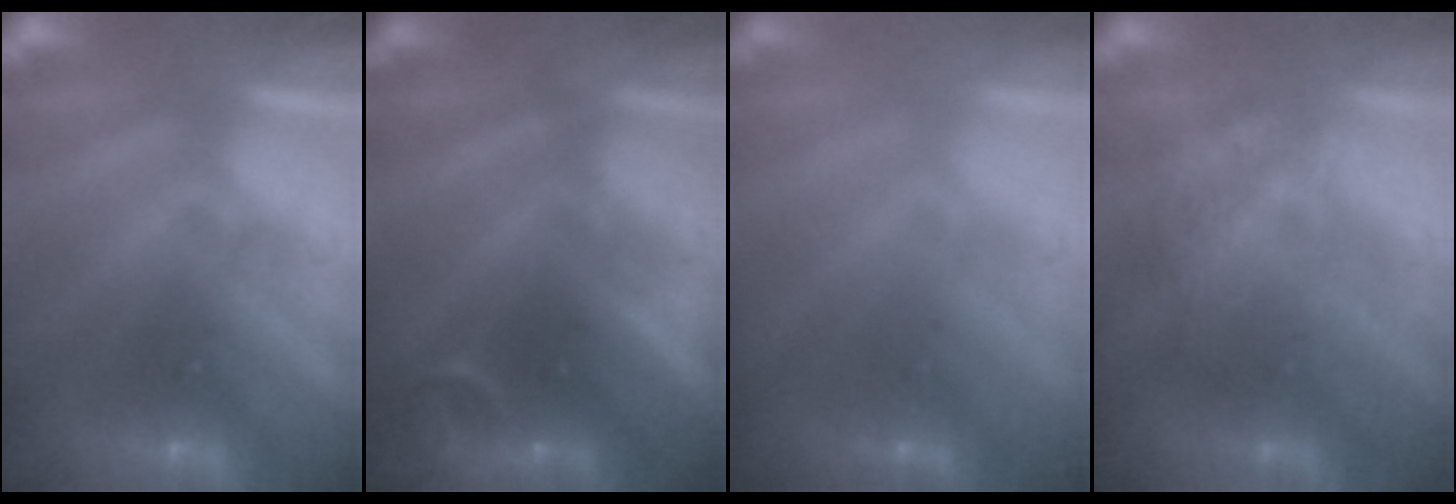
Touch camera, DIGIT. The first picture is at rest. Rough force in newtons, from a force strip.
{"total": 2.9}
{"total": 2.0}
{"total": 2.2}